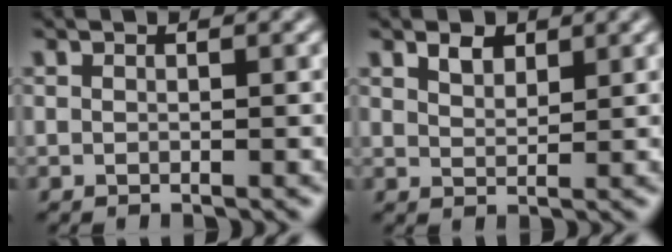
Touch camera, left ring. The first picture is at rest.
{"total": 1.8, "force": [1.4, 0.8, 0.7], "torque": [-0.015, 0.000, 0.028]}